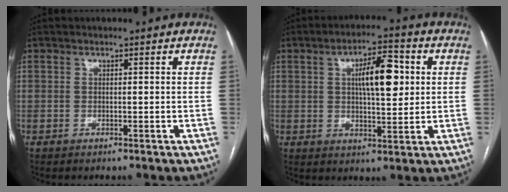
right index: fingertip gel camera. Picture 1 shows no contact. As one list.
[{"total": 9.0, "force": [2.0, 2.8, 8.3], "torque": [-0.136, 0.015, 0.032]}]